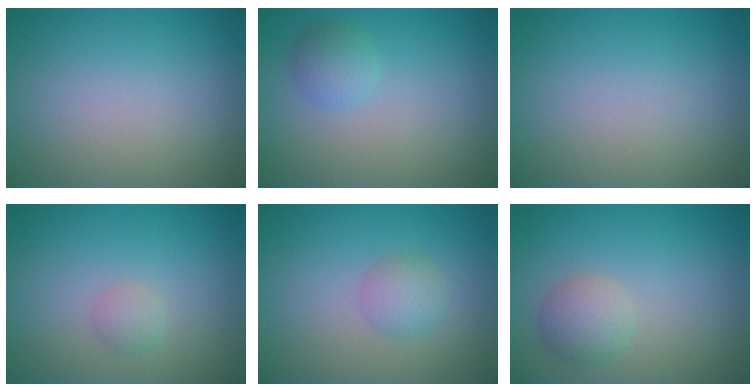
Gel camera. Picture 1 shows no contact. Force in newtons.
{"total": 1.9, "press": 1.9, "slide": 0.1}
{"total": 0.0}
{"total": 1.1, "press": 1.1, "slide": 0.0}
{"total": 2.0, "press": 2.0, "slide": 0.2}
{"total": 1.9, "press": 1.9, "slide": 0.1}